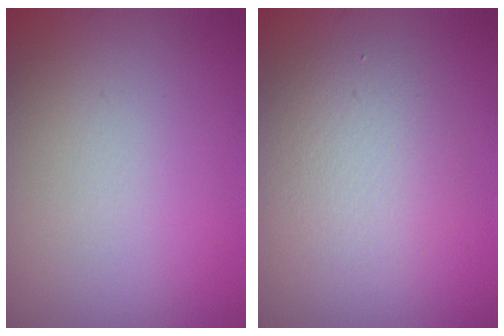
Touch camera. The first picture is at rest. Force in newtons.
{"total": 3.8, "press": 3.8, "slide": 0.2}